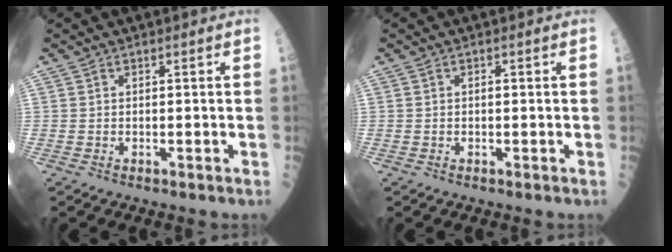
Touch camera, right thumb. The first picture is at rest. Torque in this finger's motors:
{"motor_torque": [0.45, 0.28, 0.25, 0.27, 0.01]}